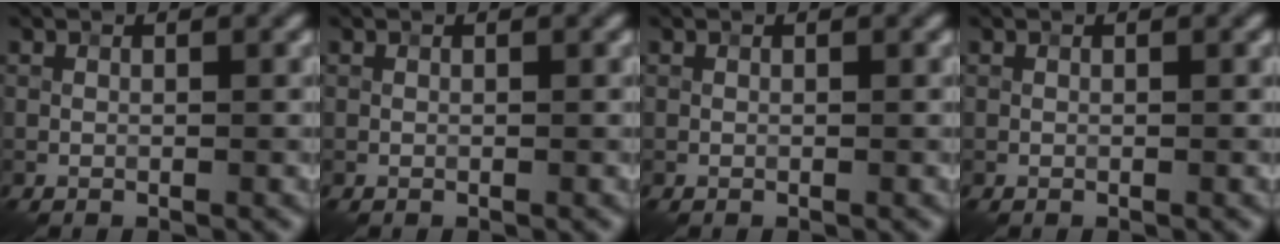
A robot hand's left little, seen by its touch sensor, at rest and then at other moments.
{"total": 0.0}
{"total": 0.0}
{"total": 0.0}